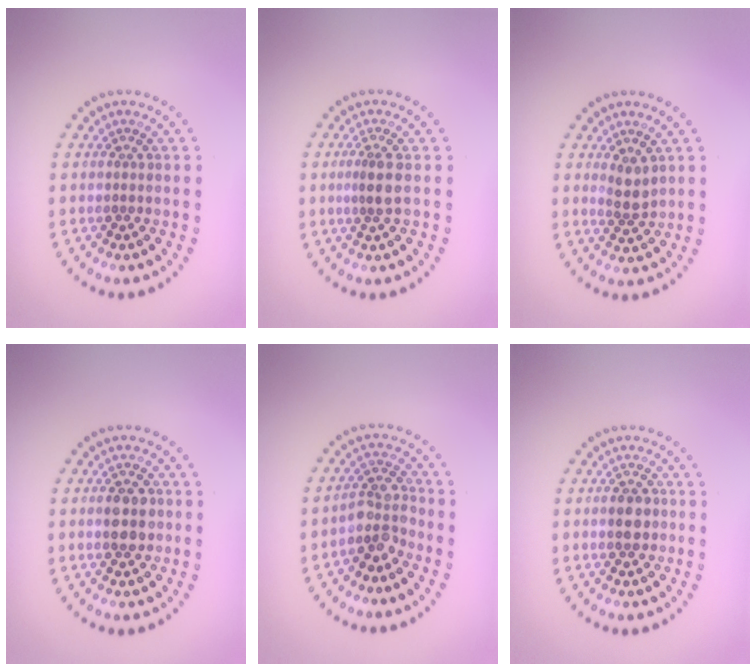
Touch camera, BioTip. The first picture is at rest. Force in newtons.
{"total": 2.1, "press": 1.7, "slide": 1.3}
{"total": 2.1, "press": 1.8, "slide": 1.1}
{"total": 3.2, "press": 3.2, "slide": 0.1}
{"total": 3.3, "press": 2.9, "slide": 1.7}
{"total": 2.2, "press": 2.2, "slide": 0.1}